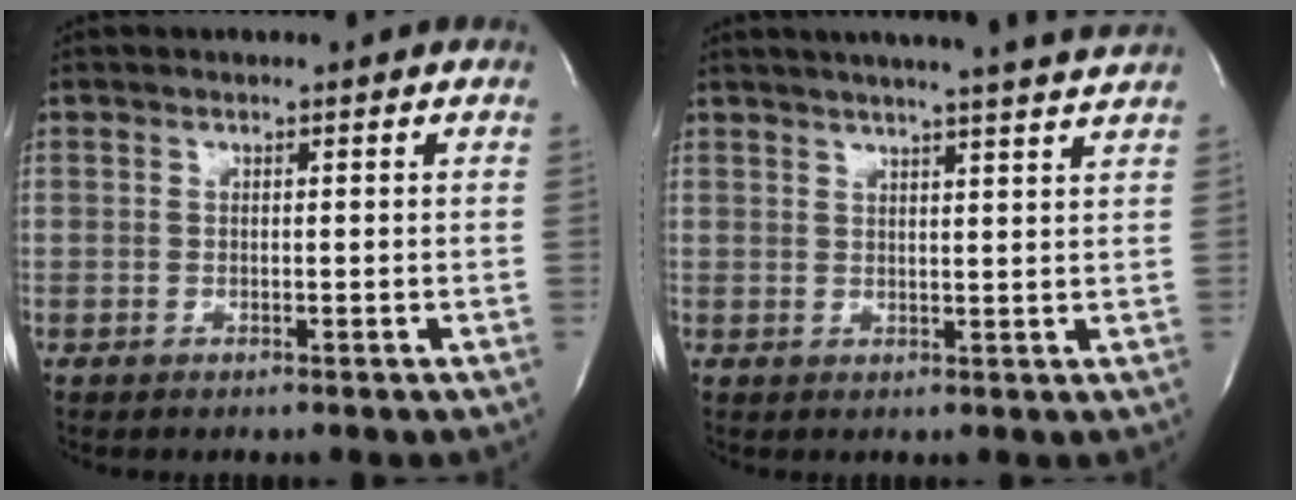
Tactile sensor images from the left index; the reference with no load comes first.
{"total": 12.7, "force": [11.4, -0.9, 5.5], "torque": [-0.090, -0.013, 0.137]}